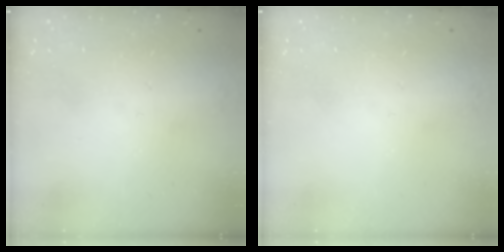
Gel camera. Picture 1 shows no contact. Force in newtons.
{"total": 0.0}